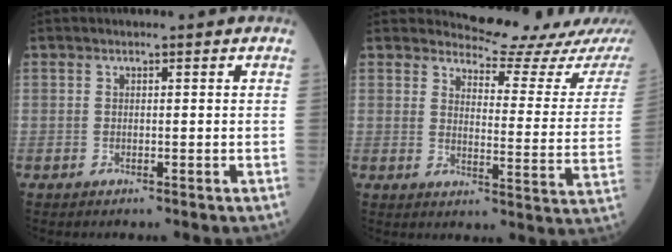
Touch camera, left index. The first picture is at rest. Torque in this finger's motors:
{"motor_torque": [0.75, -0.99, 0.05, 0.00]}